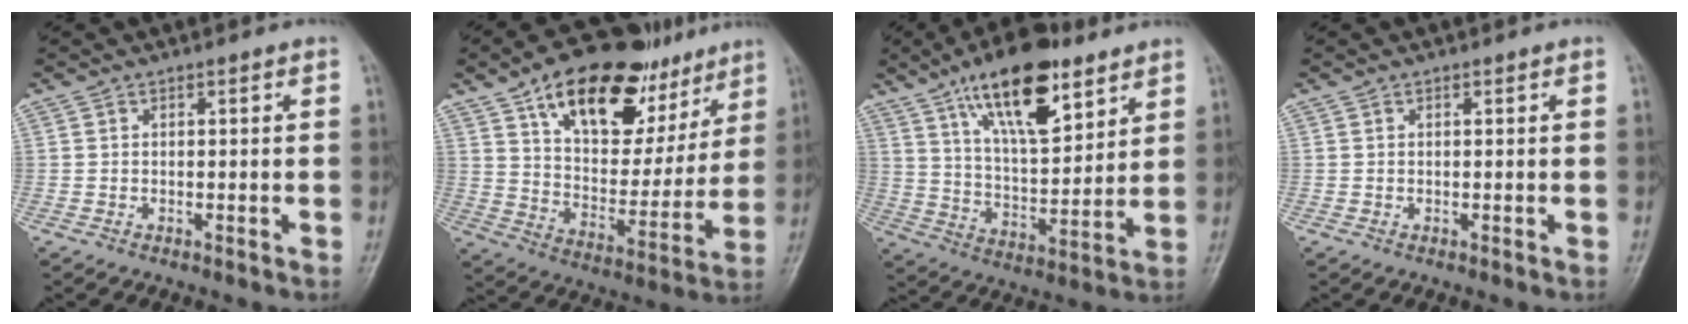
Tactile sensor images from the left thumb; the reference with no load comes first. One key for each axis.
{"total": 24.6, "fx": 14.2, "fy": 13.2, "fz": 15.1, "tx": -0.184, "ty": -0.032, "tz": 0.232}
{"total": 18.6, "fx": 10.8, "fy": 7.3, "fz": 13.2, "tx": -0.184, "ty": -0.048, "tz": 0.188}
{"total": 0.0}